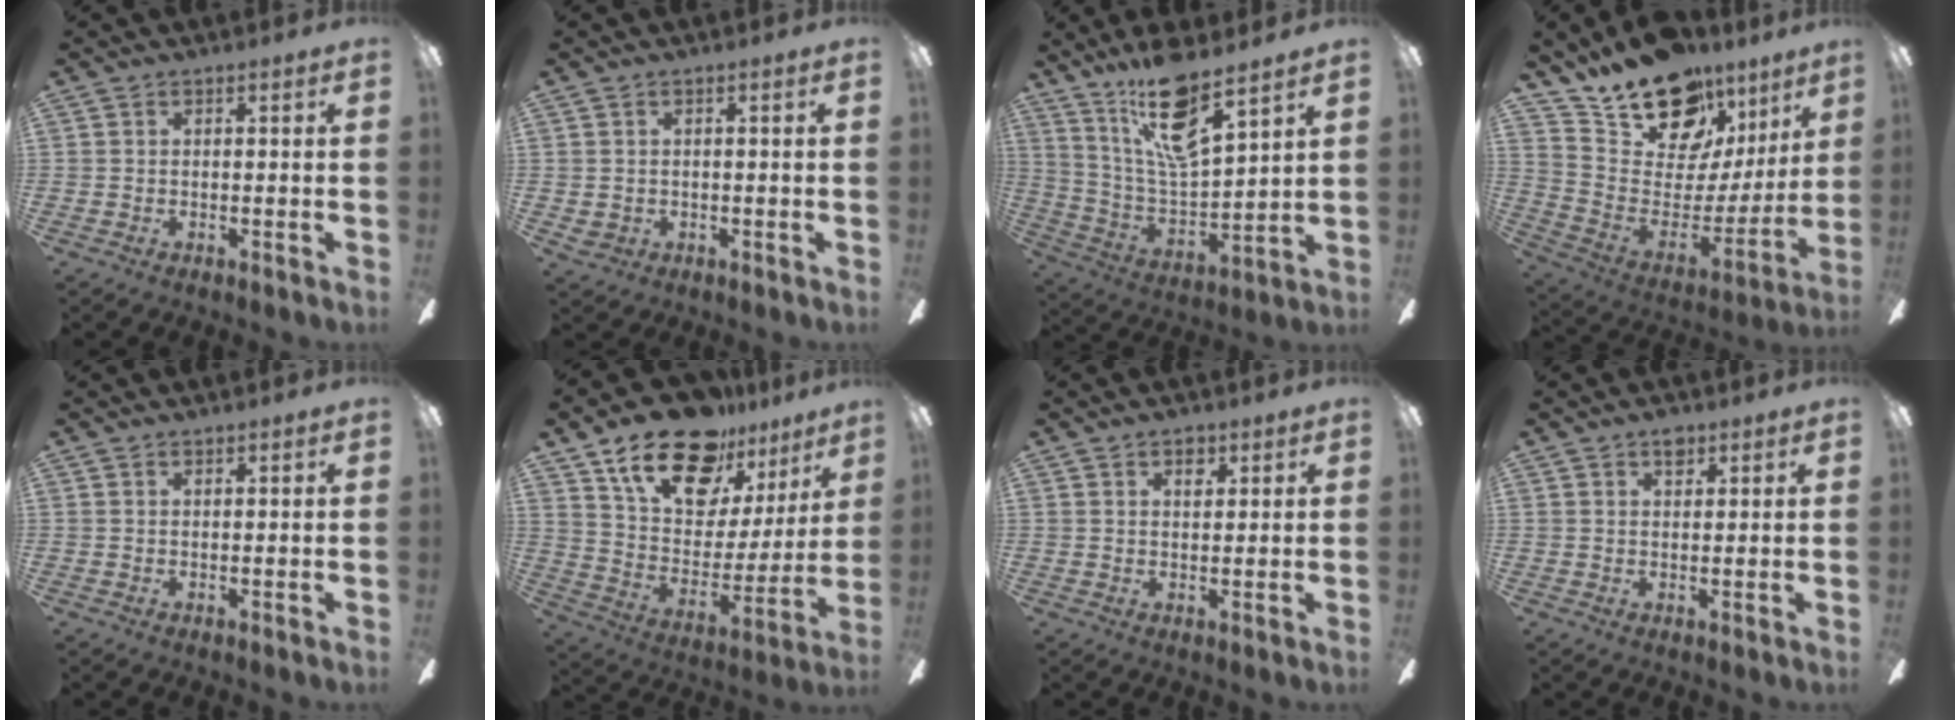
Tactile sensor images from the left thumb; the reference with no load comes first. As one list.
[{"total": 1.1, "force": [0.1, 1.0, 0.4], "torque": [-0.008, 0.001, 0.002]}, {"total": 17.0, "force": [12.0, 4.7, 11.1], "torque": [-0.217, -0.064, 0.205]}, {"total": 19.9, "force": [15.3, 10.2, 7.6], "torque": [-0.133, -0.108, 0.280]}, {"total": 0.6, "force": [0.5, -0.2, -0.1], "torque": [0.002, -0.002, 0.010]}, {"total": 21.5, "force": [15.3, 10.6, 10.8], "torque": [-0.185, -0.091, 0.273]}, {"total": 2.8, "force": [1.9, 1.4, 1.4], "torque": [-0.007, -0.008, 0.030]}, {"total": 2.6, "force": [2.0, 1.1, 1.3], "torque": [-0.012, -0.006, 0.033]}]